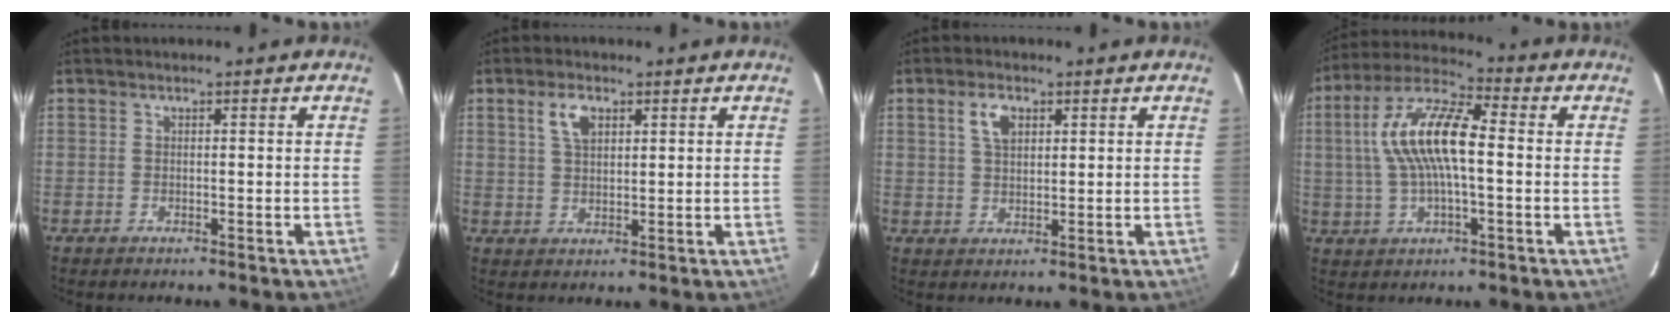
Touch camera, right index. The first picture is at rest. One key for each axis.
{"total": 4.5, "fx": 2.1, "fy": 2.4, "fz": 3.2, "tx": -0.060, "ty": 0.009, "tz": 0.041}
{"total": 4.4, "fx": 1.9, "fy": 2.4, "fz": 3.1, "tx": -0.059, "ty": 0.010, "tz": 0.037}
{"total": 13.9, "fx": 0.8, "fy": 4.9, "fz": 13.0, "tx": -0.259, "ty": 0.021, "tz": 0.009}